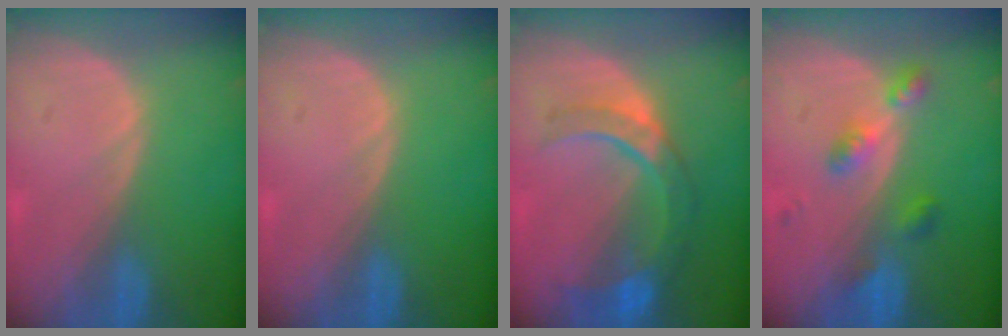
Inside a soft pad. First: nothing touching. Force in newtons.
{"total": 0.0}
{"total": 9.1, "press": 7.8, "slide": 4.7}
{"total": 4.6, "press": 4.4, "slide": 1.5}